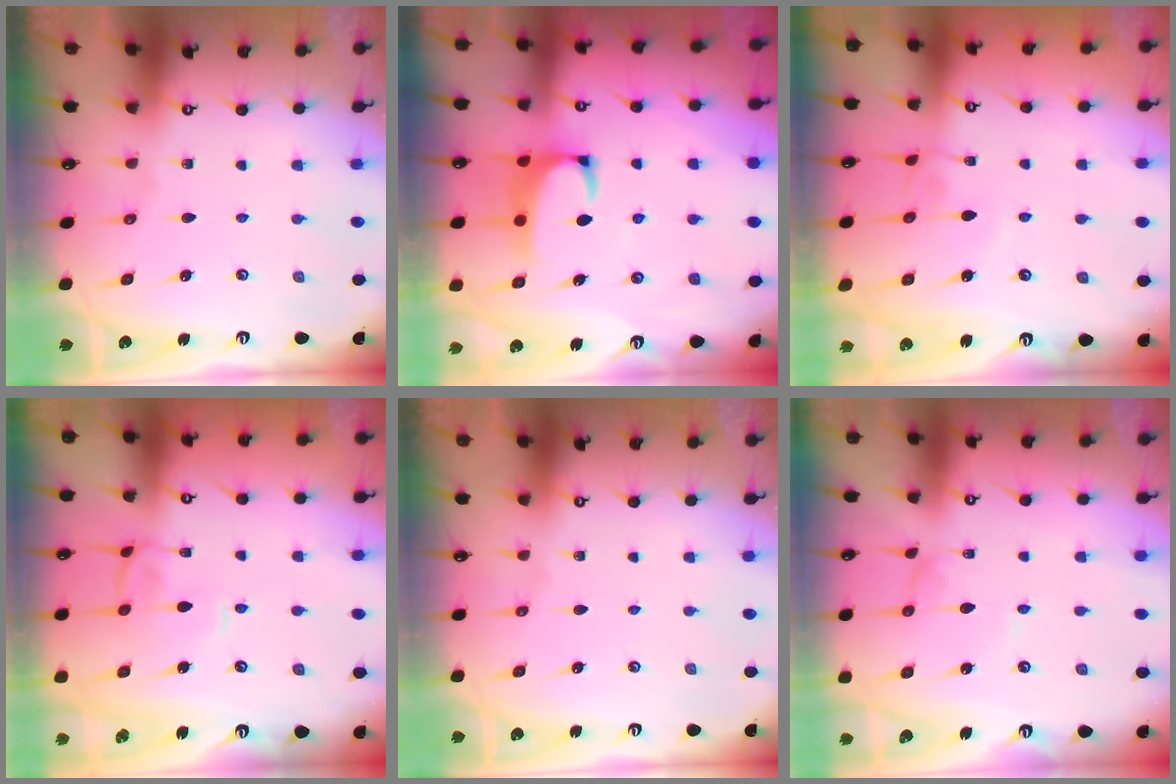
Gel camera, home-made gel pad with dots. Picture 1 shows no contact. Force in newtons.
{"total": 2.2, "press": 2.0, "slide": 1.0}
{"total": 3.6, "press": 3.6, "slide": 0.1}
{"total": 0.0}
{"total": 0.0}
{"total": 1.3, "press": 1.3, "slide": 0.0}